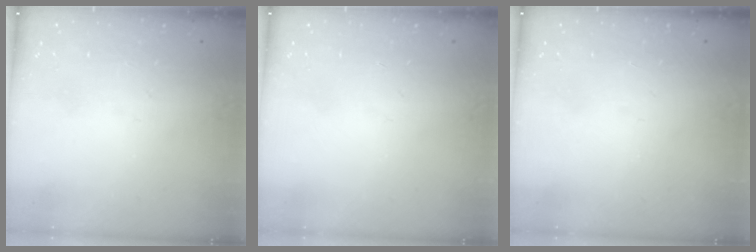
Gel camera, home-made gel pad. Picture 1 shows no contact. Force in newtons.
{"total": 0.0}
{"total": 1.6, "press": 1.5, "slide": 0.1}